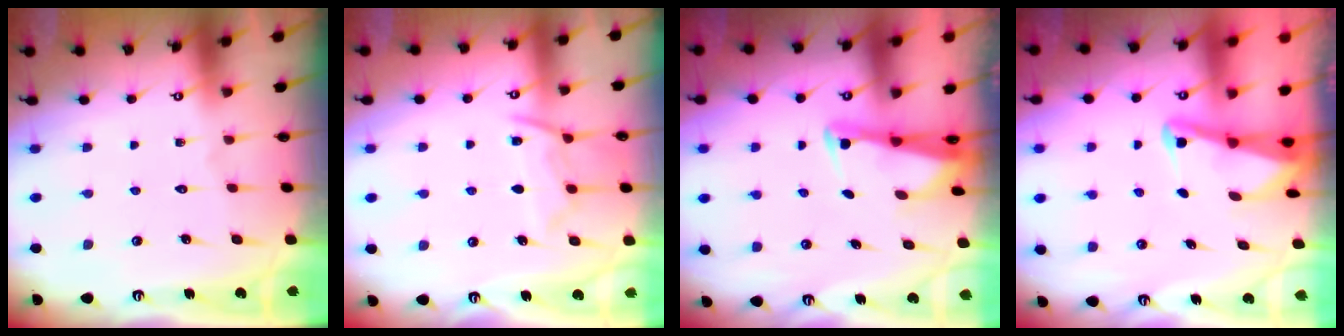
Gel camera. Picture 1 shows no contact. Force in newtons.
{"total": 10.3, "press": 10.3, "slide": 1.0}
{"total": 2.4, "press": 2.3, "slide": 0.5}
{"total": 2.3, "press": 2.2, "slide": 0.2}